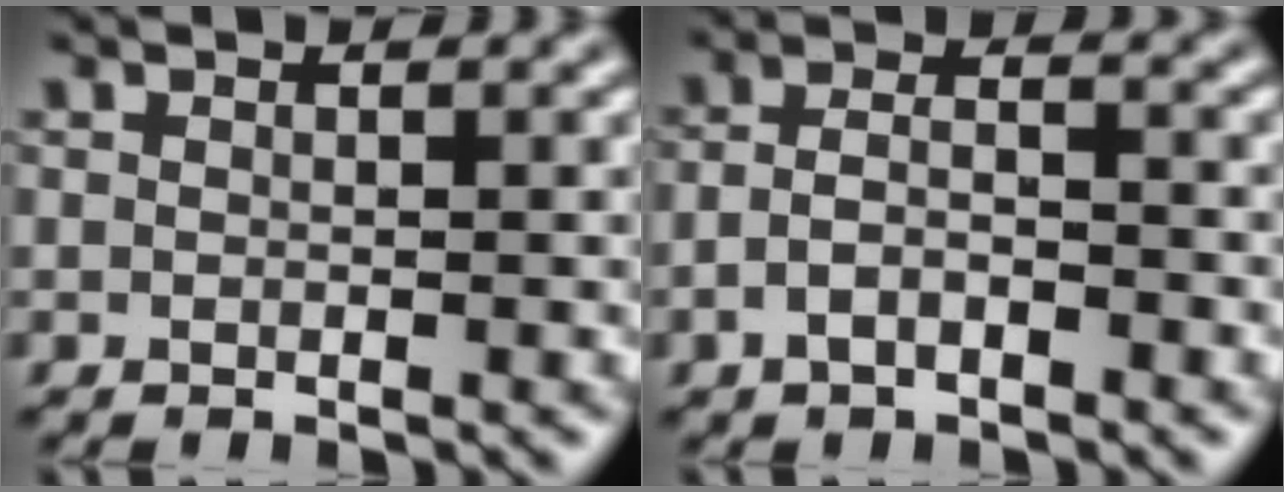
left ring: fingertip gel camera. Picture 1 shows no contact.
{"total": 2.9, "force": [-1.3, 1.4, 2.2], "torque": [-0.044, 0.003, -0.029]}